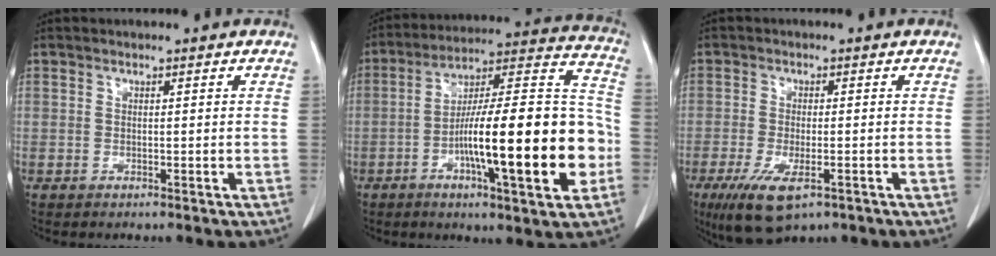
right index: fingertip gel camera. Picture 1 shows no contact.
{"total": 23.3, "force": [-6.0, 2.9, 22.3], "torque": [-0.318, 0.010, -0.094]}
{"total": 8.4, "force": [-4.6, 2.8, 6.4], "torque": [-0.117, -0.021, -0.073]}